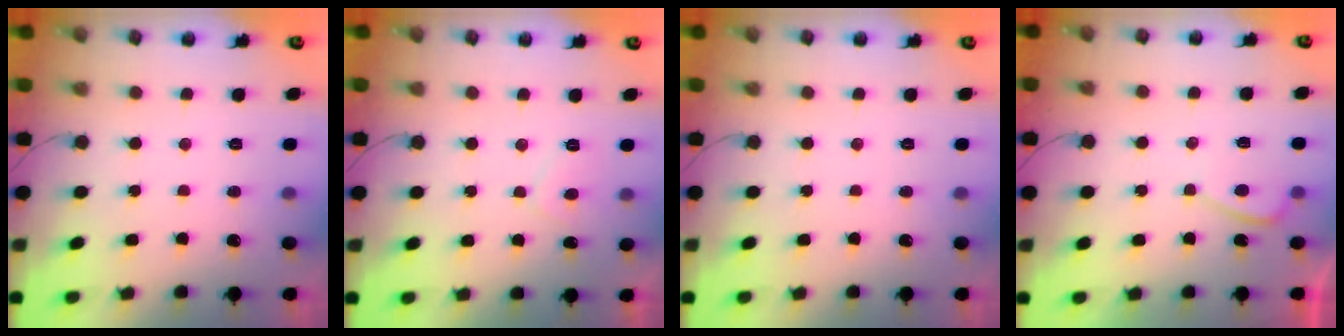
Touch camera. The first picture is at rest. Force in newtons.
{"total": 2.0, "press": 1.9, "slide": 0.7}
{"total": 0.0}
{"total": 0.0}